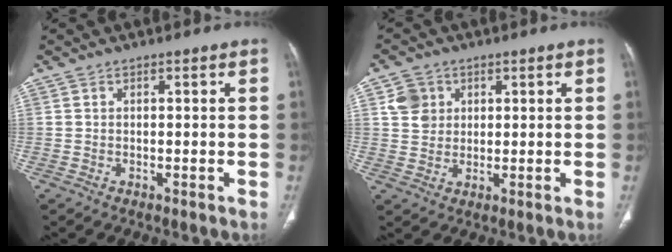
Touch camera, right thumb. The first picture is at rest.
{"total": 5.0, "force": [1.8, 4.4, 1.5], "torque": [-0.009, -0.001, 0.036]}